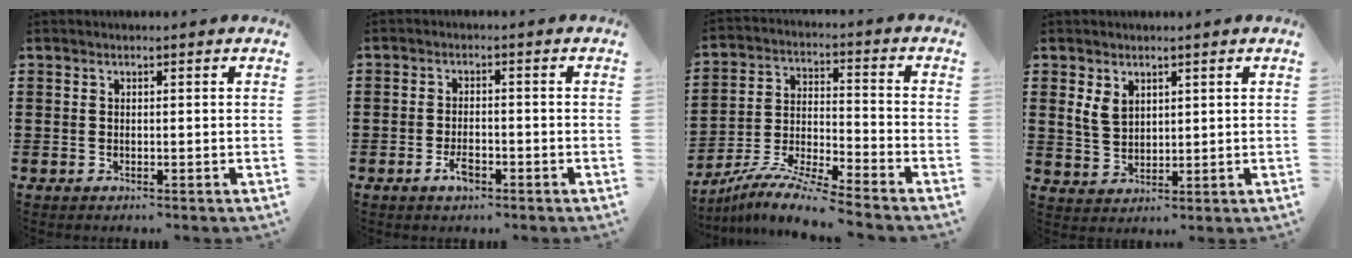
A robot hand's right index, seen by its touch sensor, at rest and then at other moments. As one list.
[{"total": 3.1, "force": [-1.6, 1.2, 2.4], "torque": [-0.050, -0.002, -0.030]}, {"total": 7.9, "force": [-7.5, -0.6, 2.3], "torque": [-0.052, -0.008, -0.154]}, {"total": 3.7, "force": [1.8, 2.6, 1.9], "torque": [-0.048, 0.010, 0.033]}]